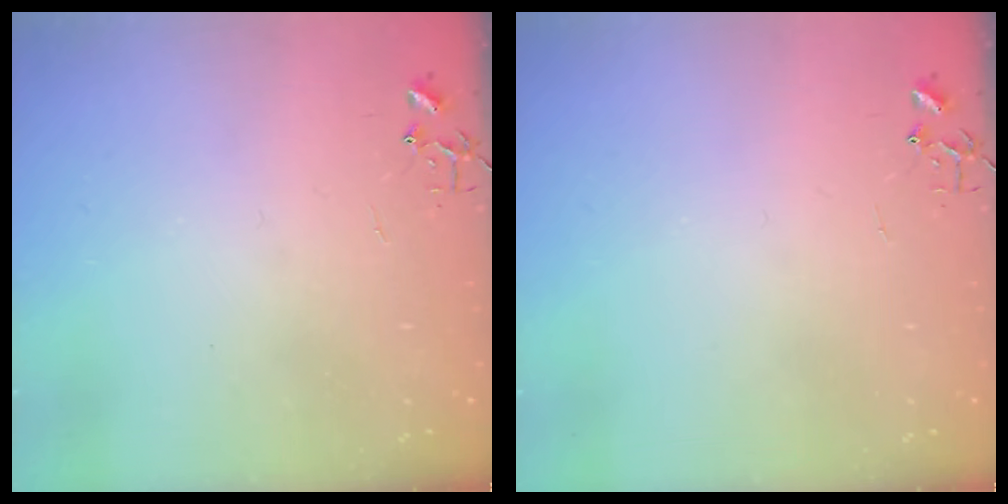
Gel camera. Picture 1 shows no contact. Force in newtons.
{"total": 0.0}